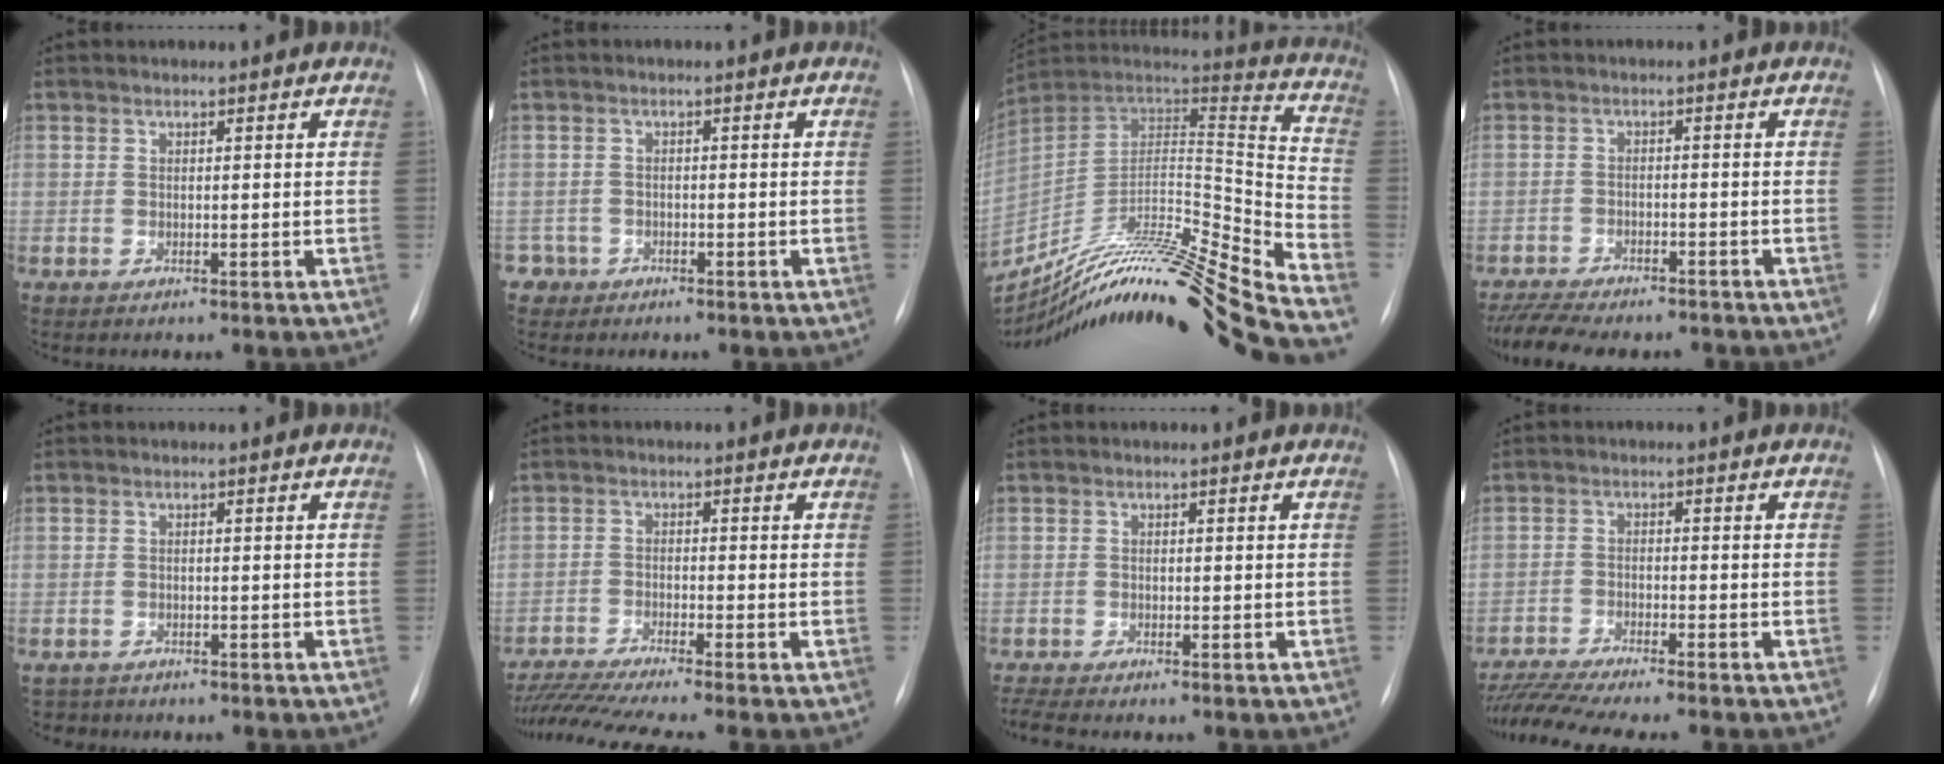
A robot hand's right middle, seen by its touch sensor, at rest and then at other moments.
{"total": 2.3, "force": [-1.4, 1.7, -0.7], "torque": [0.010, 0.009, -0.028]}
{"total": 30.0, "force": [-25.2, -1.0, 16.4], "torque": [-0.220, -0.023, -0.402]}
{"total": 12.6, "force": [-11.1, 3.3, 4.9], "torque": [-0.097, -0.001, -0.158]}
{"total": 1.9, "force": [-1.6, 1.0, -0.5], "torque": [0.002, 0.000, -0.025]}
{"total": 10.5, "force": [-9.0, -1.3, 5.1], "torque": [-0.083, -0.017, -0.150]}
{"total": 1.7, "force": [-1.5, -0.3, 0.6], "torque": [-0.026, -0.010, -0.033]}
{"total": 9.7, "force": [-8.7, -0.8, 4.3], "torque": [-0.067, -0.015, -0.143]}